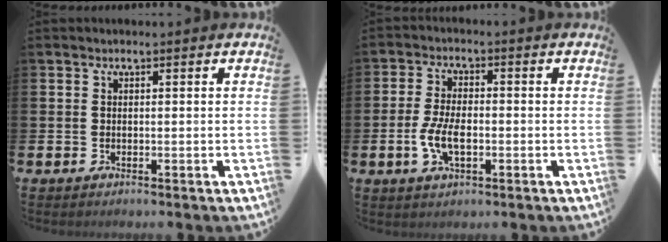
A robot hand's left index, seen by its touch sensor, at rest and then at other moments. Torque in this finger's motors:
{"motor_torque": [0.69, 0.03, 0.23, 0.13]}